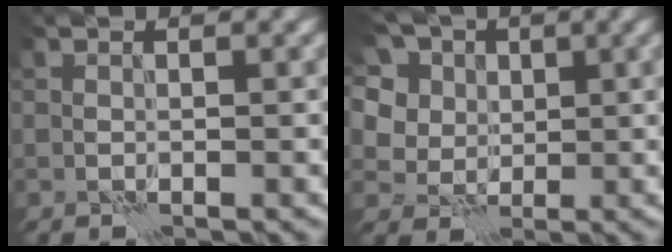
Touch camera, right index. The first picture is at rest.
{"total": 10.3, "force": [4.8, 7.5, 5.2], "torque": [-0.119, 0.018, 0.062]}